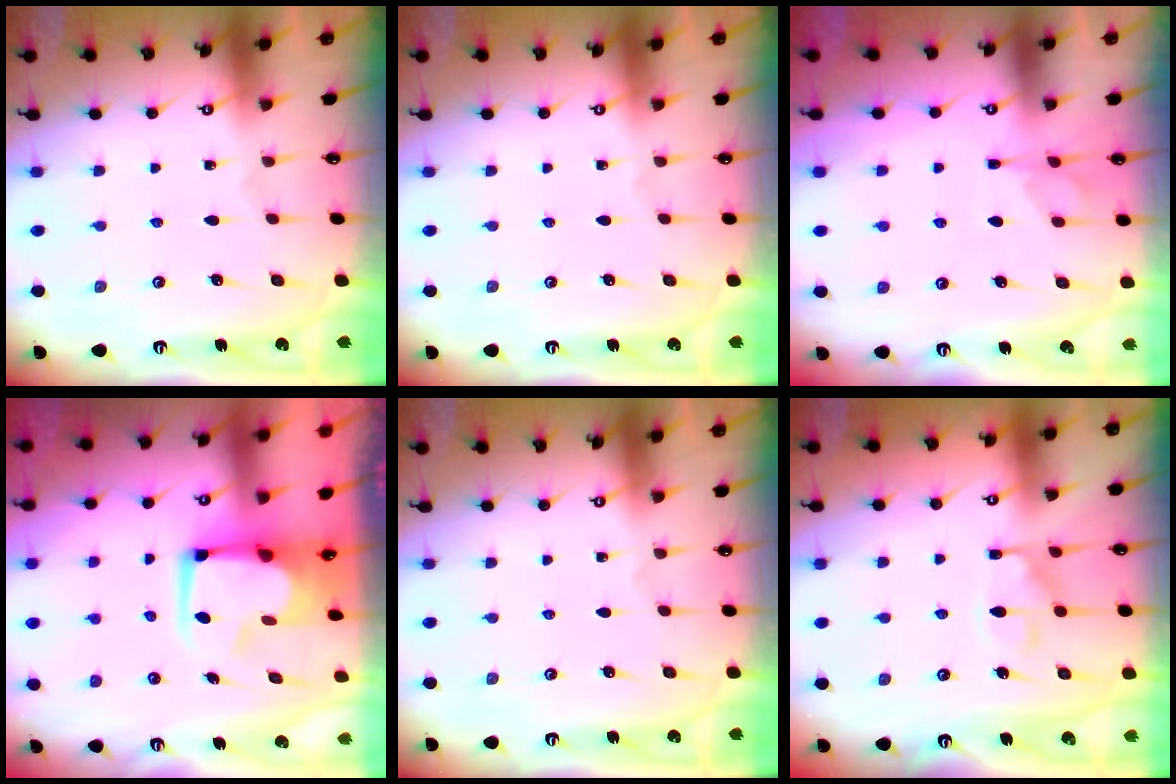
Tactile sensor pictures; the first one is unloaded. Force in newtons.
{"total": 0.0}
{"total": 1.2, "press": 0.0, "slide": 1.2}
{"total": 6.9, "press": 6.9, "slide": 0.7}
{"total": 0.0}
{"total": 10.4, "press": 10.4, "slide": 1.1}